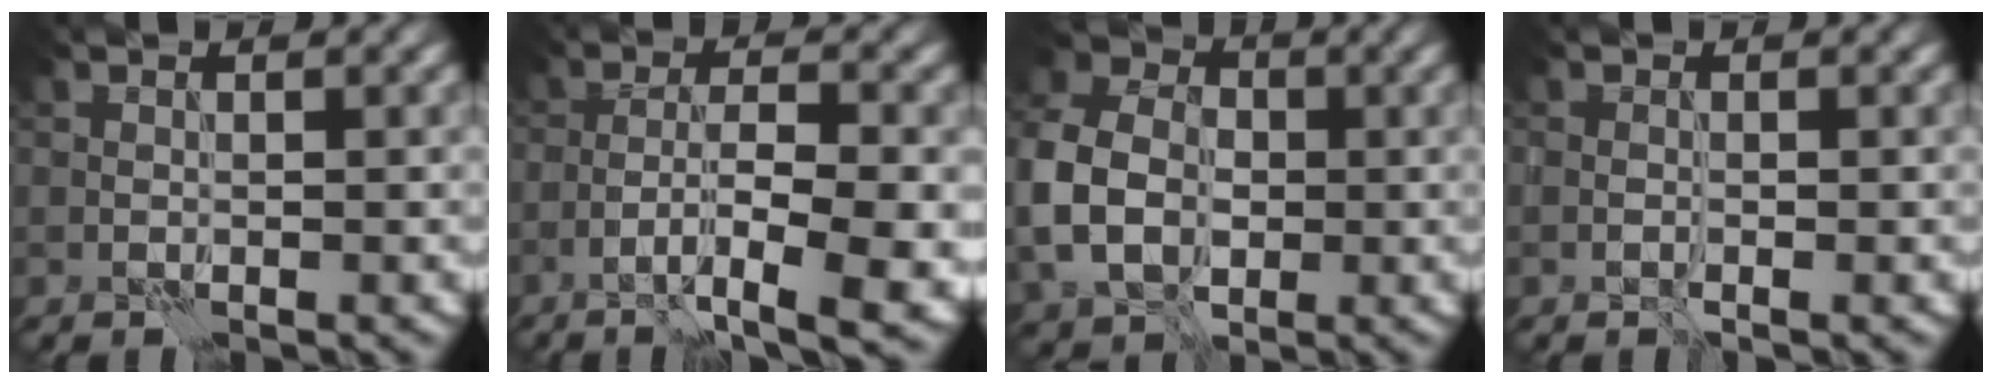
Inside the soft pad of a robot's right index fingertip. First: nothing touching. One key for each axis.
{"total": 8.9, "fx": -4.0, "fy": 2.3, "fz": 7.6, "tx": -0.124, "ty": -0.004, "tz": -0.059}
{"total": 8.6, "fx": -1.0, "fy": 6.7, "fz": 5.2, "tx": -0.132, "ty": 0.000, "tz": -0.032}
{"total": 0.9, "fx": -0.3, "fy": 0.5, "fz": 0.7, "tx": -0.013, "ty": 0.000, "tz": -0.008}